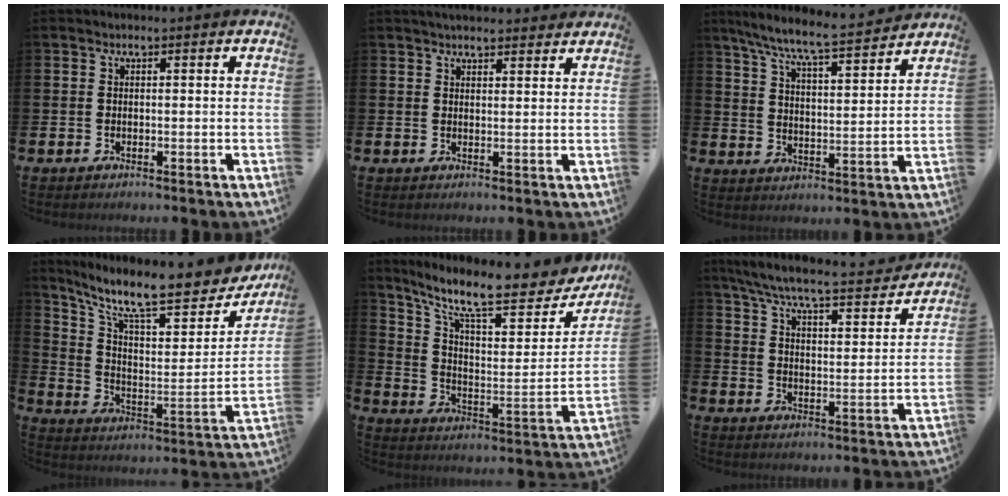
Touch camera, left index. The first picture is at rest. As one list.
[{"total": 3.0, "force": [2.9, 0.5, 0.4], "torque": [-0.004, -0.014, 0.051]}, {"total": 7.9, "force": [7.4, 0.3, 3.0], "torque": [-0.089, -0.049, 0.127]}, {"total": 12.2, "force": [10.0, 2.8, 6.3], "torque": [-0.144, -0.075, 0.166]}, {"total": 11.9, "force": [9.7, 2.7, 6.4], "torque": [-0.143, -0.071, 0.160]}, {"total": 7.1, "force": [6.4, 0.5, 3.1], "torque": [-0.089, -0.046, 0.105]}]